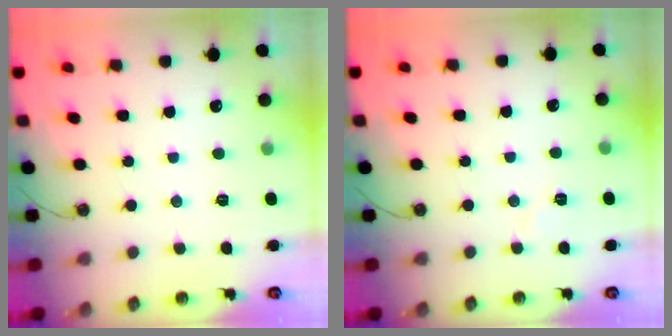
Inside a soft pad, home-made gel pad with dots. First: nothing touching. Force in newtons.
{"total": 3.5, "press": 3.1, "slide": 1.8}